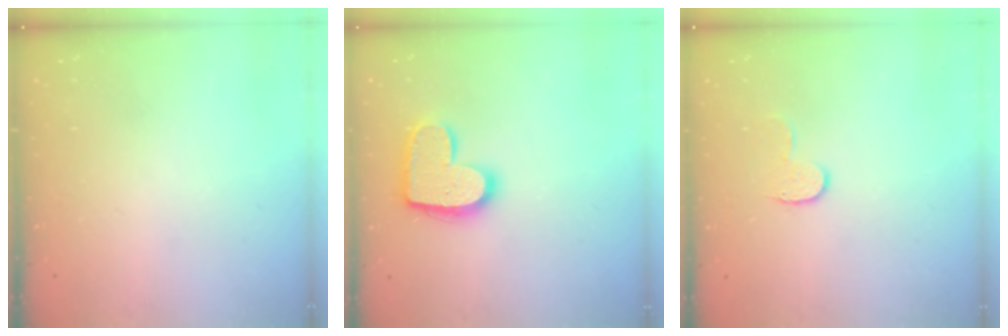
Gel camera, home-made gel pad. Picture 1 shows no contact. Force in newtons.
{"total": 14.5, "press": 14.5, "slide": 0.7}
{"total": 4.6, "press": 4.6, "slide": 0.5}